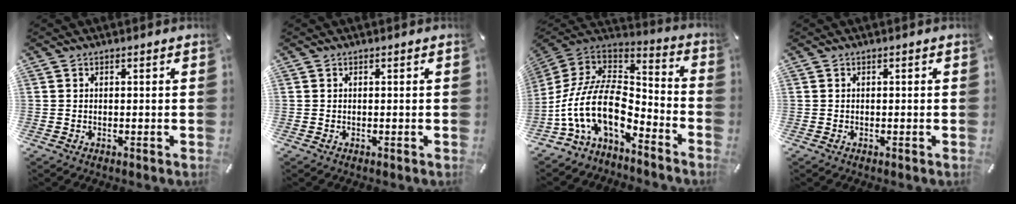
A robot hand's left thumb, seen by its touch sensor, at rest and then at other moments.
{"total": 0.0}
{"total": 18.1, "force": [-7.9, 9.9, 13.0], "torque": [-0.294, 0.005, -0.139]}
{"total": 0.0}